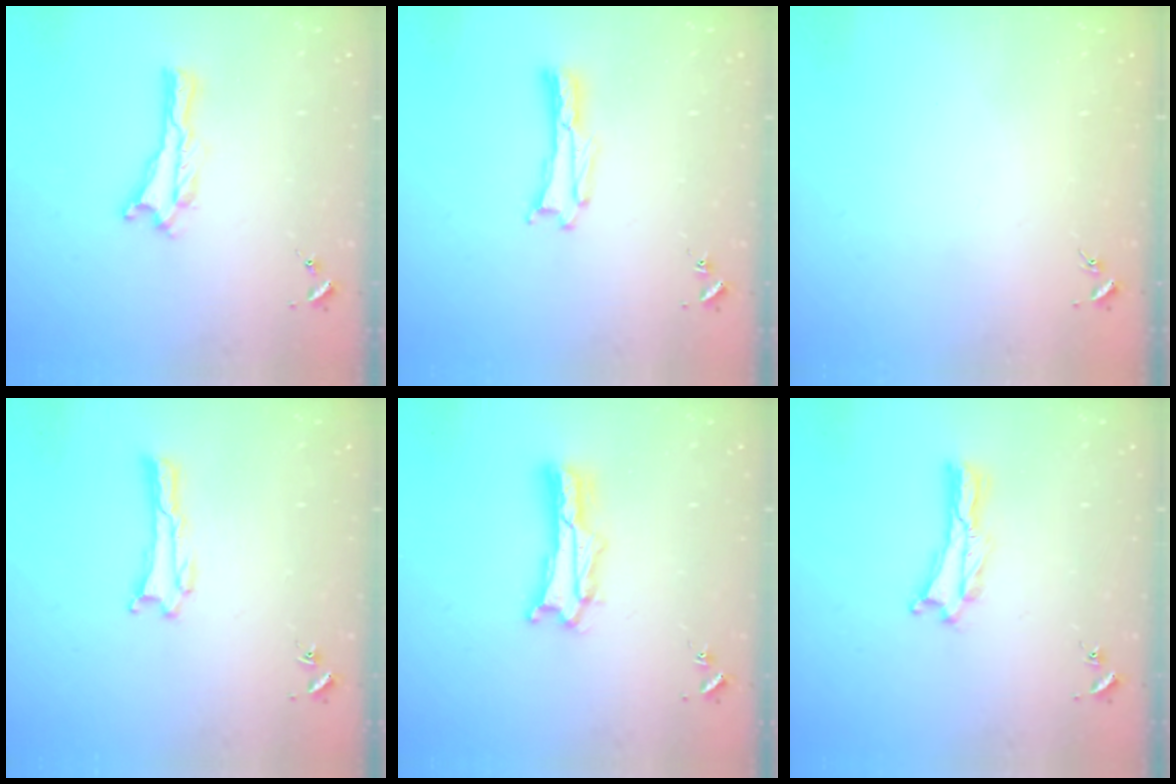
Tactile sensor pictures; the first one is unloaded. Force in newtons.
{"total": 0.0}
{"total": 0.0}
{"total": 0.0}
{"total": 2.1, "press": 2.1, "slide": 0.3}
{"total": 0.6, "press": 0.5, "slide": 0.2}